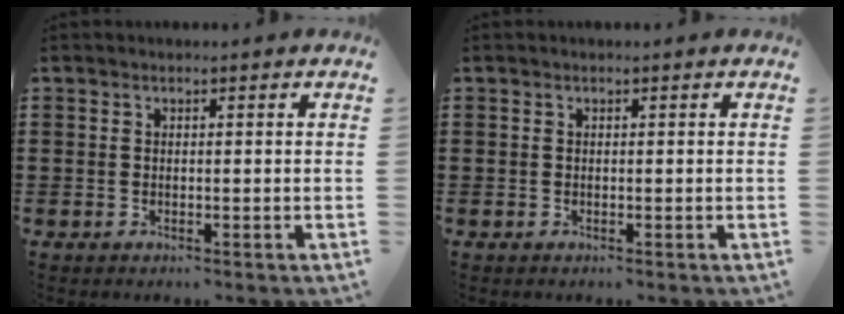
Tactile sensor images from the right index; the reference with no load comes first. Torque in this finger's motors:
{"motor_torque": [-0.23, 1.91, 0.00, 0.00]}